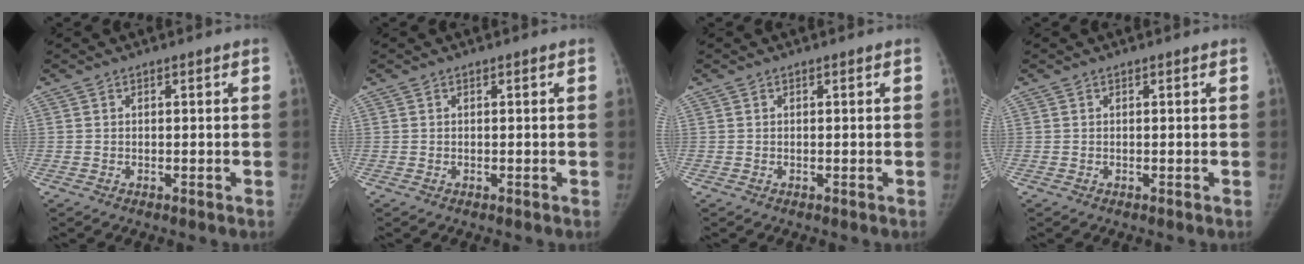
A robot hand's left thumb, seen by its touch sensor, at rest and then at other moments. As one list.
[{"total": 0.0}, {"total": 0.0}, {"total": 0.0}]